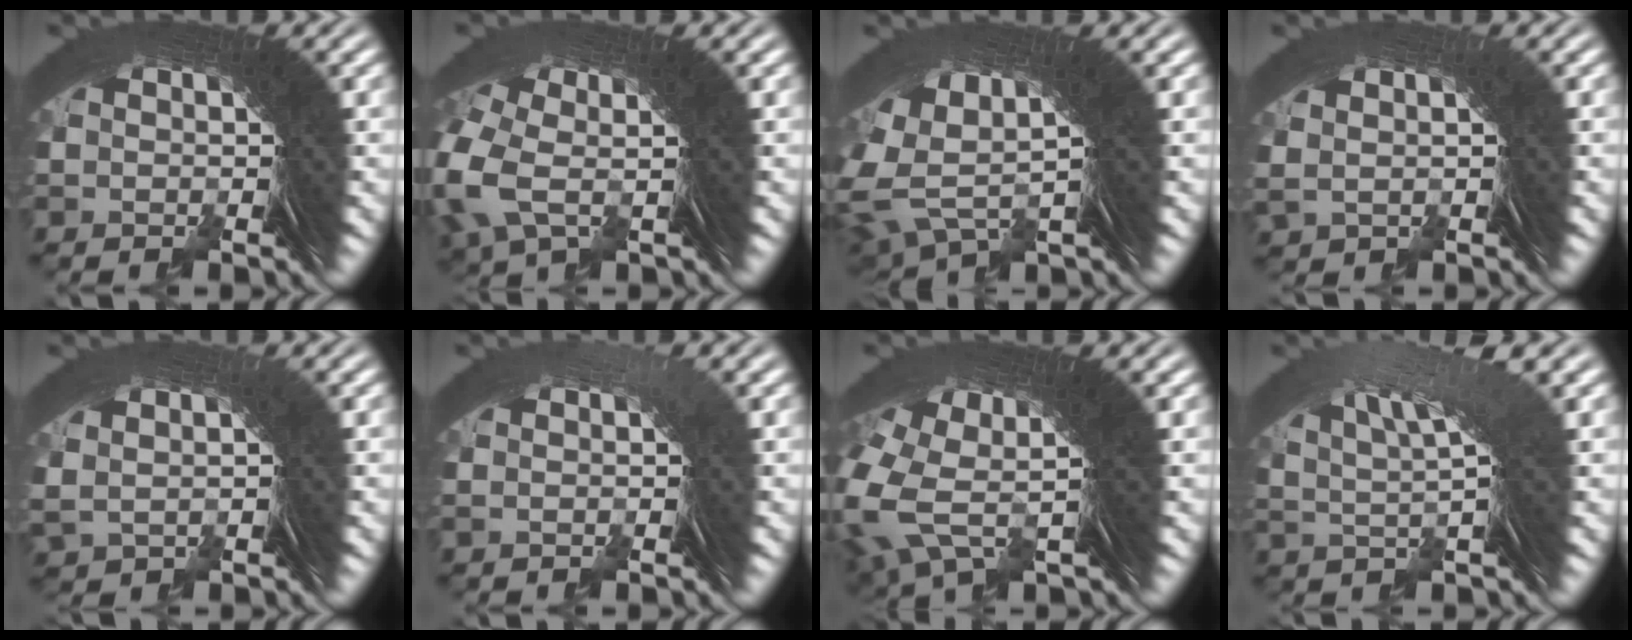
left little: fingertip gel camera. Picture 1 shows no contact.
{"total": 5.1, "force": [0.7, 3.1, 4.0], "torque": [-0.108, -0.016, 0.019]}
{"total": 11.3, "force": [4.0, 6.8, 8.0], "torque": [-0.161, 0.005, 0.061]}
{"total": 0.9, "force": [0.8, -0.1, 0.5], "torque": [-0.001, 0.007, 0.021]}
{"total": 1.2, "force": [0.9, 0.3, 0.6], "torque": [-0.008, 0.004, 0.026]}
{"total": 0.8, "force": [0.1, 0.1, 0.8], "torque": [-0.001, 0.023, -0.007]}
{"total": 10.3, "force": [3.3, 6.0, 7.7], "torque": [-0.165, -0.003, 0.051]}
{"total": 5.0, "force": [2.5, 0.2, 4.3], "torque": [-0.054, 0.014, 0.041]}